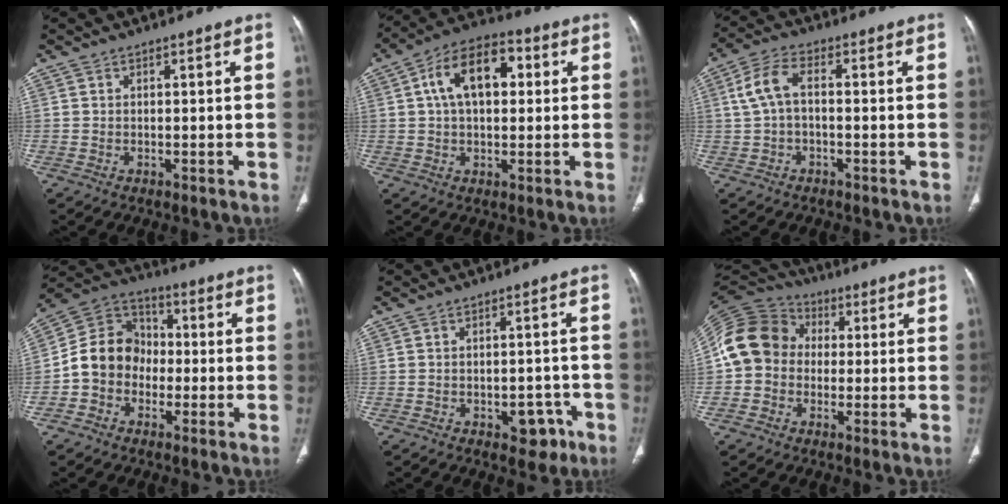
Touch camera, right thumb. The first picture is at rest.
{"total": 12.7, "force": [2.8, 7.6, 9.8], "torque": [-0.152, 0.025, 0.040]}
{"total": 6.2, "force": [0.1, 3.3, 5.3], "torque": [-0.114, 0.021, -0.004]}
{"total": 11.1, "force": [-2.3, 9.4, 5.3], "torque": [-0.074, 0.041, -0.054]}
{"total": 5.0, "force": [-2.6, 3.2, 2.9], "torque": [-0.013, 0.021, -0.028]}
{"total": 13.9, "force": [0.6, 12.0, 6.9], "torque": [-0.126, 0.036, -0.002]}